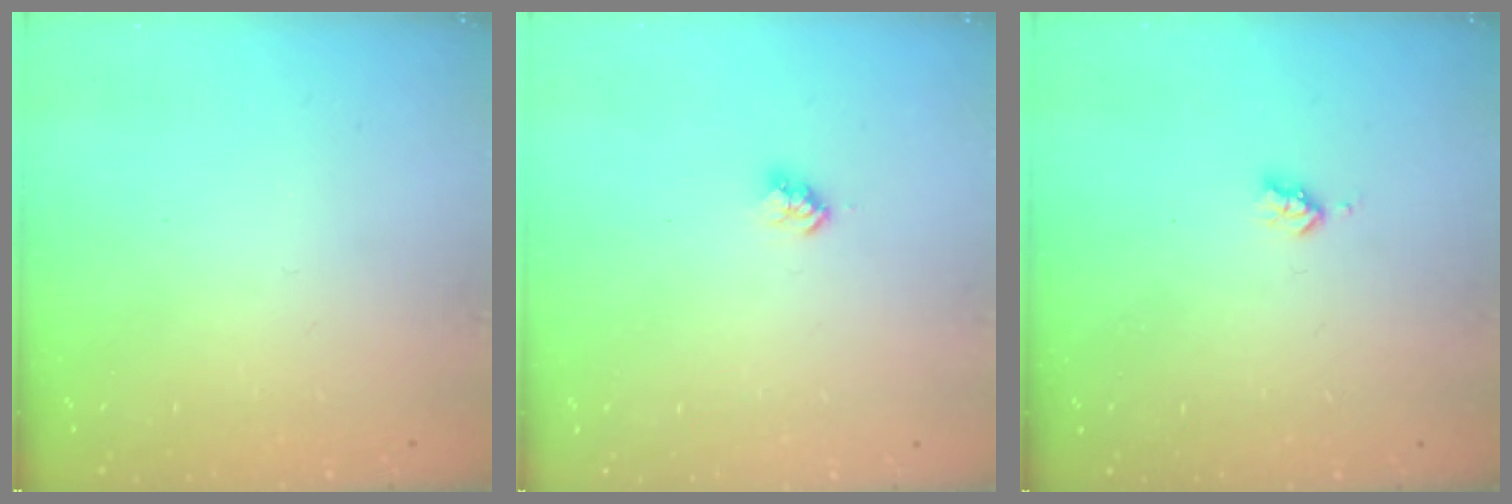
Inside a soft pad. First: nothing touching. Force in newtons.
{"total": 2.8, "press": 2.8, "slide": 0.4}
{"total": 2.9, "press": 2.9, "slide": 0.5}